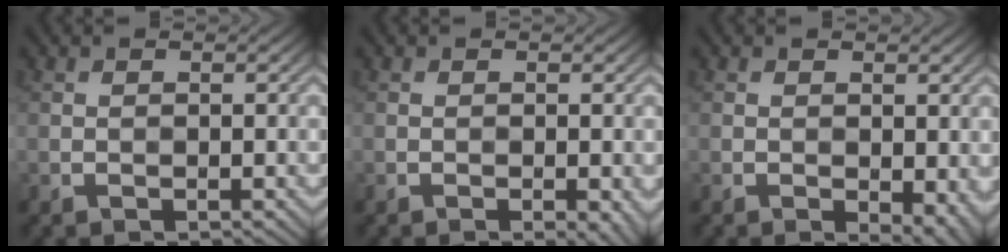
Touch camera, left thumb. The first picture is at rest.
{"total": 1.4, "force": [-0.6, 0.3, 1.3], "torque": [-0.017, -0.003, -0.008]}
{"total": 3.5, "force": [-1.1, 1.8, 2.8], "torque": [-0.034, -0.008, -0.012]}